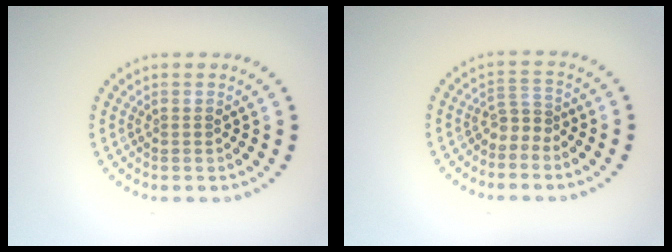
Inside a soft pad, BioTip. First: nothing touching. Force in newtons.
{"total": 2.0, "press": 1.3, "slide": 1.5}